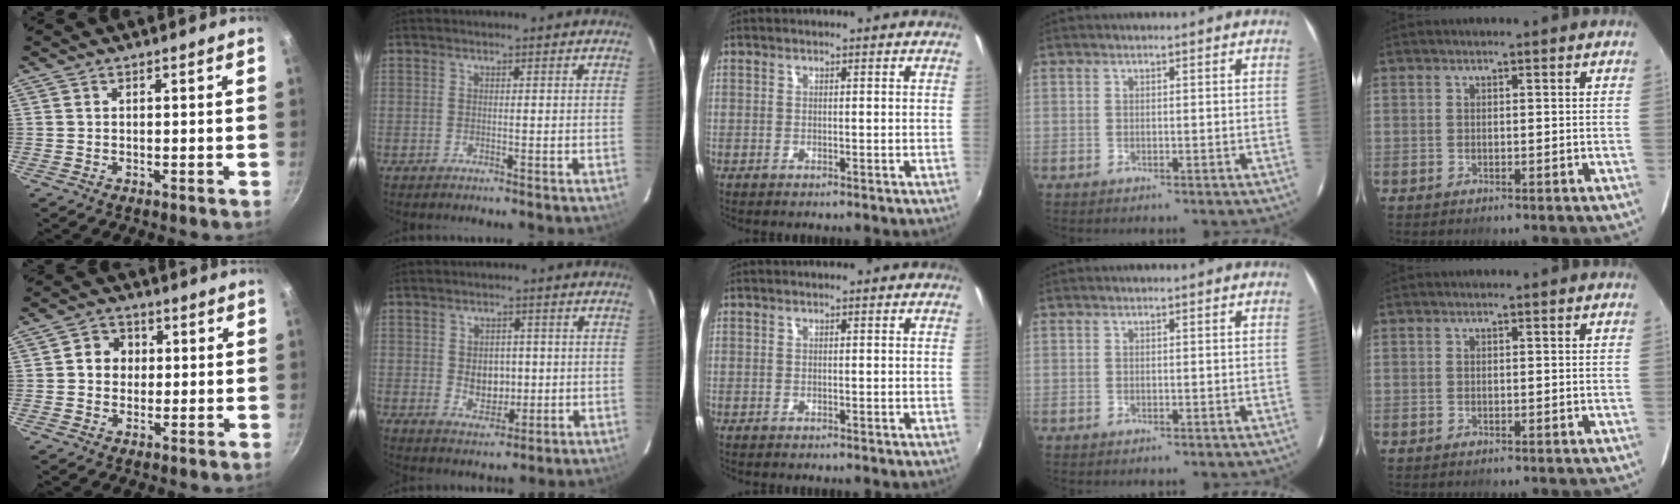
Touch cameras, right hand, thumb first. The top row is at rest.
{"thumb": {"total": 5.5, "force": [0.6, 4.9, 2.3], "torque": [-0.008, 0.005, 0.000]}, "index": {"total": 5.8, "force": [-0.1, 4.5, 3.7], "torque": [-0.062, -0.001, 0.010]}}